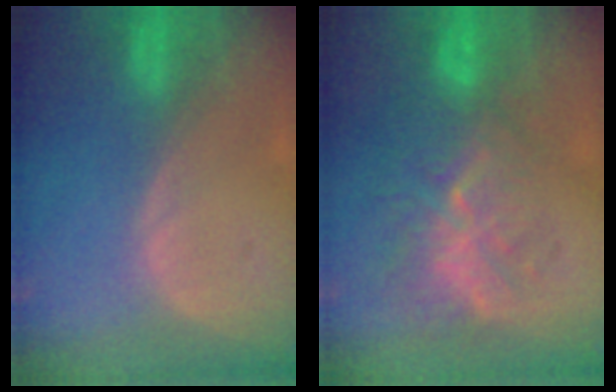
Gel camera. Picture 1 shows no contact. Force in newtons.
{"total": 9.5, "press": 8.6, "slide": 3.9}